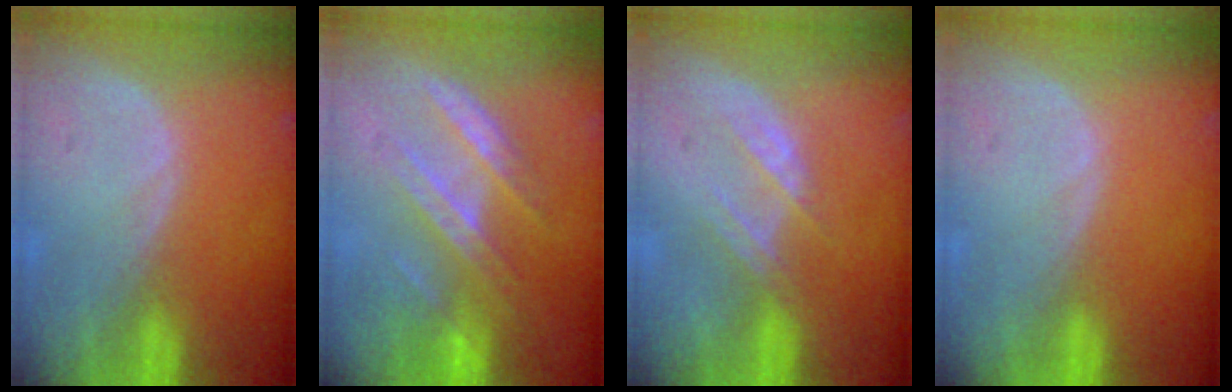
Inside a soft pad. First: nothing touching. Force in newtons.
{"total": 7.4, "press": 6.7, "slide": 3.1}
{"total": 3.0, "press": 3.0, "slide": 0.3}
{"total": 0.0}